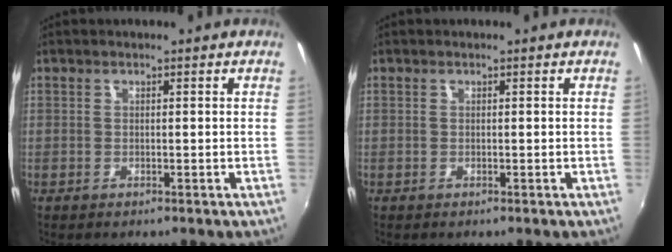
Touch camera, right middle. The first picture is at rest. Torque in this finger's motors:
{"motor_torque": [0.00, 0.00, 0.00, 0.00]}